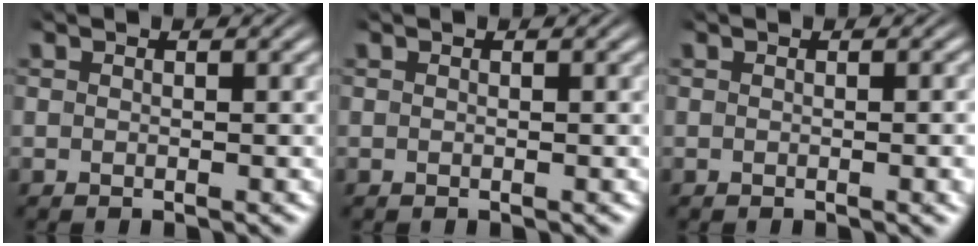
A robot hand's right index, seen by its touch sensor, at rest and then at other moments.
{"total": 0.0}
{"total": 0.8, "force": [0.0, 0.1, 0.8], "torque": [-0.010, 0.005, -0.004]}